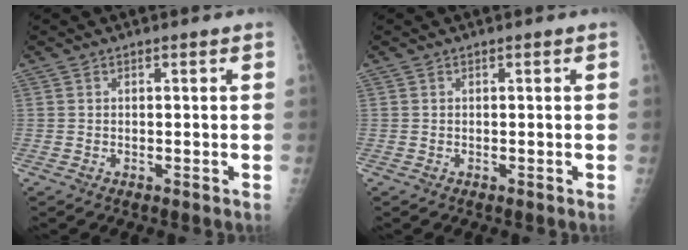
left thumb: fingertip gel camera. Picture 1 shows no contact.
{"total": 0.0}